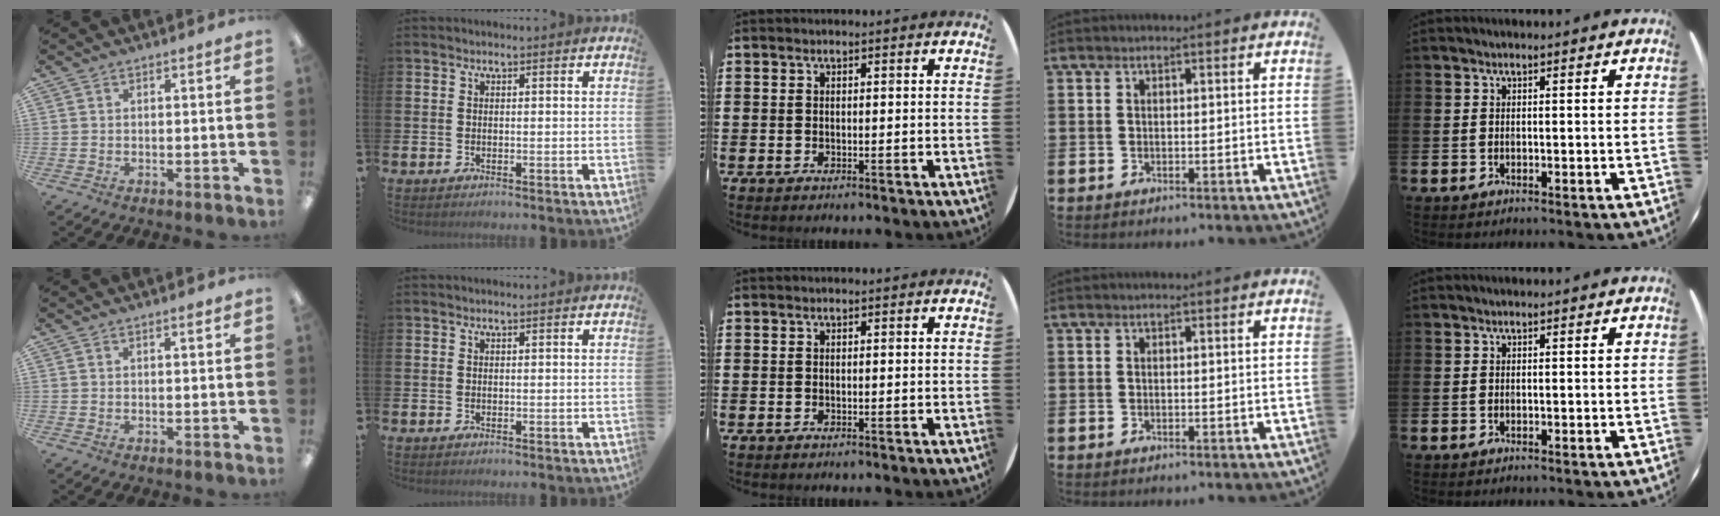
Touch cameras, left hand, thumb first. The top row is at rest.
{"thumb": {"total": 1.0, "force": [0.8, 0.1, 0.7], "torque": [-0.006, -0.003, 0.011]}}